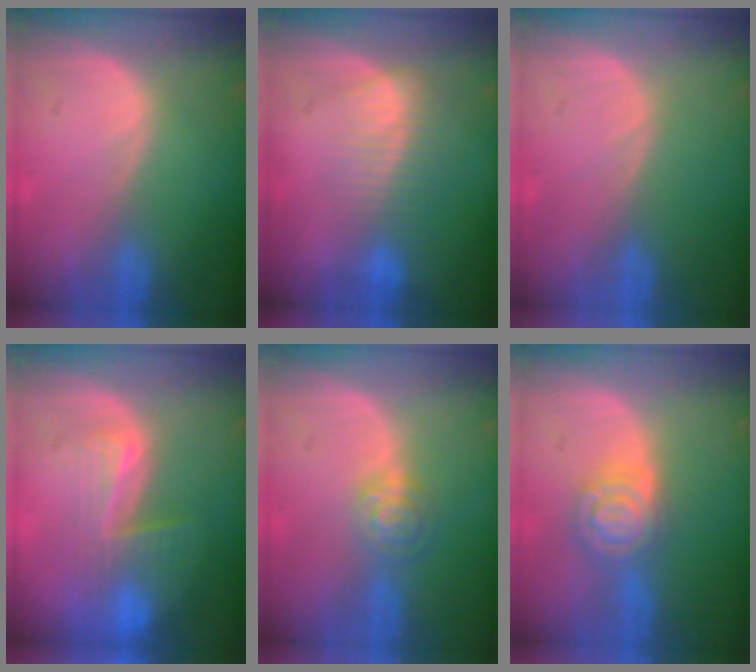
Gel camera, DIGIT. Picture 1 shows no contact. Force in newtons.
{"total": 7.4, "press": 6.2, "slide": 3.9}
{"total": 0.0}
{"total": 8.4, "press": 7.2, "slide": 4.3}
{"total": 4.1, "press": 3.7, "slide": 1.7}
{"total": 6.2, "press": 6.2, "slide": 0.4}